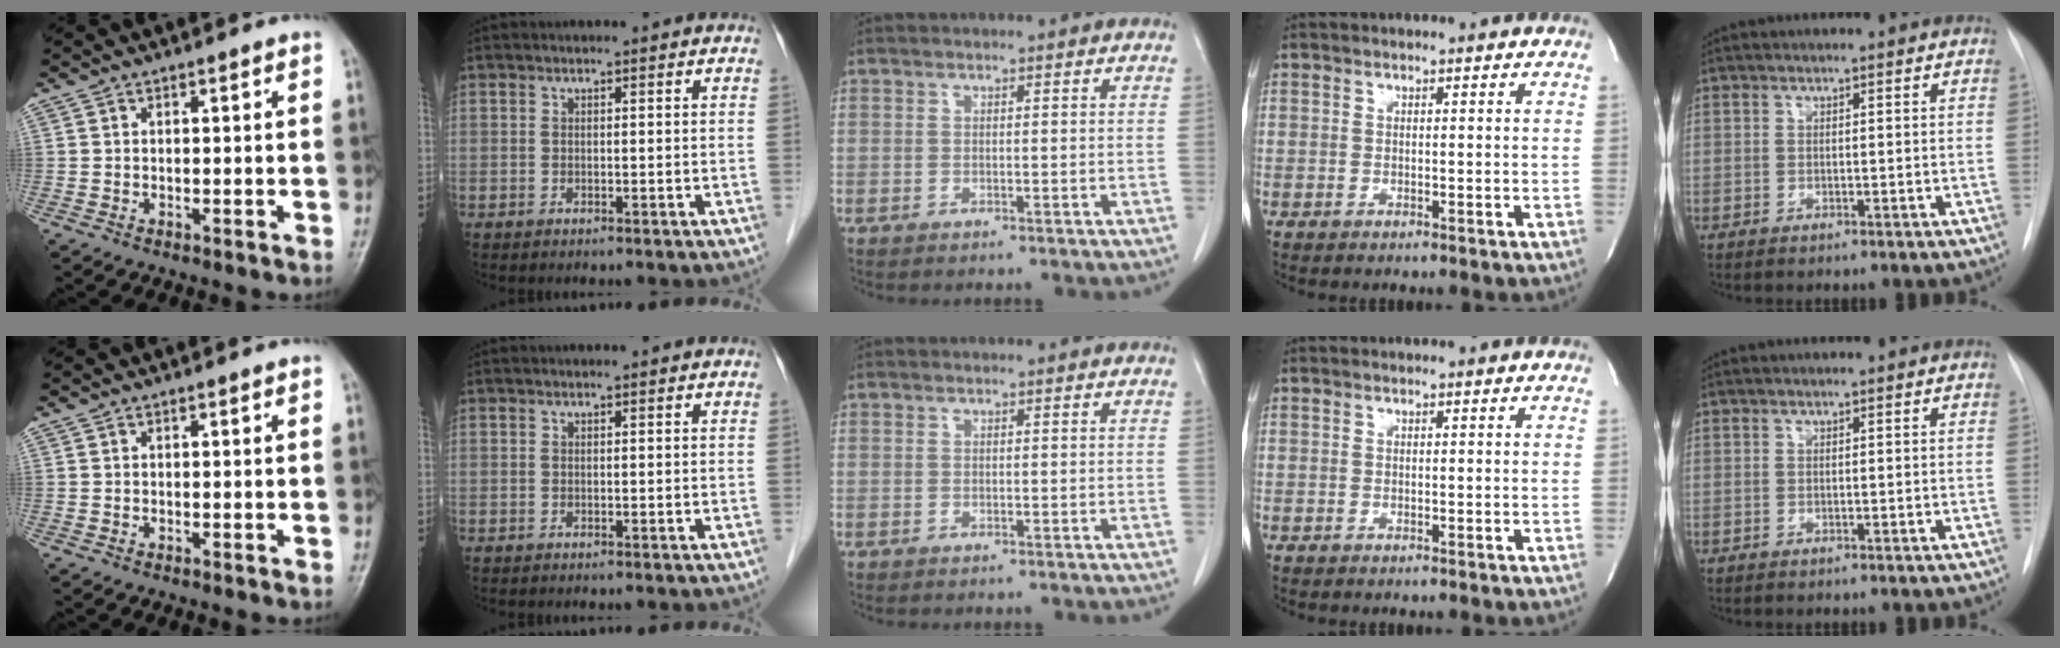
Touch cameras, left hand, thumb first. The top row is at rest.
{}